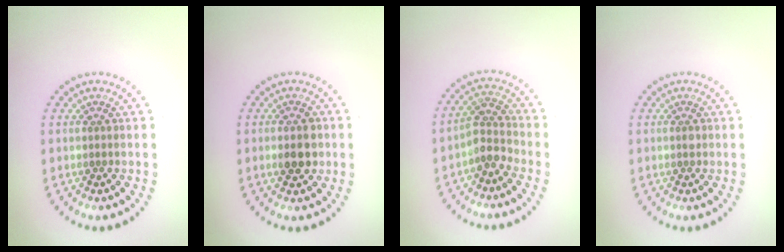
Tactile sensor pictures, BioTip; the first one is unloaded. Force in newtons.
{"total": 2.9, "press": 2.9, "slide": 0.1}
{"total": 2.5, "press": 2.0, "slide": 1.5}
{"total": 0.6, "press": 0.6, "slide": 0.1}